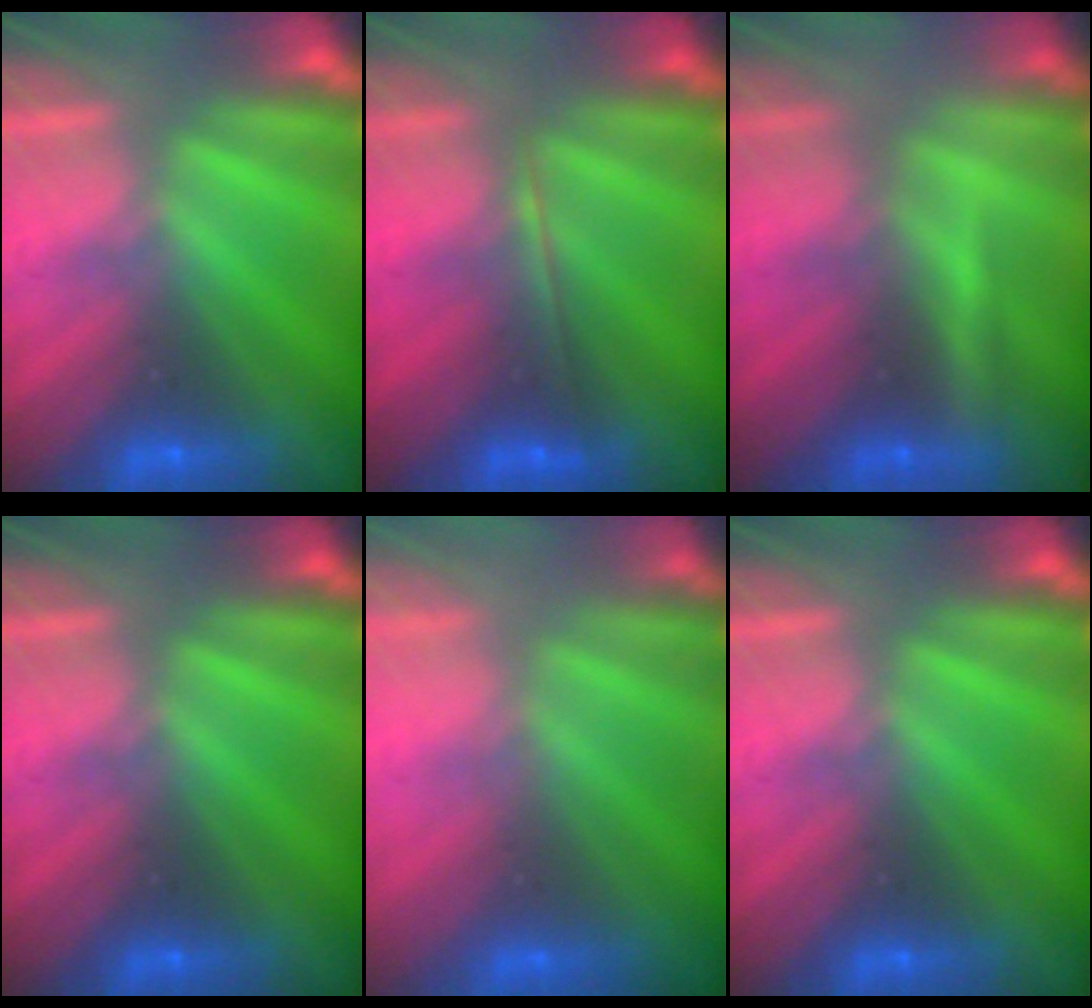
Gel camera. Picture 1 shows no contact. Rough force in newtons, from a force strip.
{"total": 1.8}
{"total": 2.0}
{"total": 0.0}
{"total": 2.6}
{"total": 0.0}